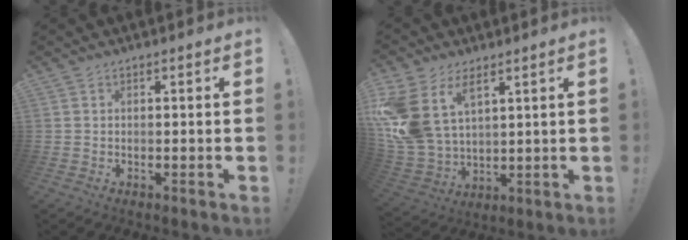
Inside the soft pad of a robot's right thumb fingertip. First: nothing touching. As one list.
[{"total": 15.0, "force": [7.2, 9.8, 8.8], "torque": [-0.203, -0.041, 0.137]}]